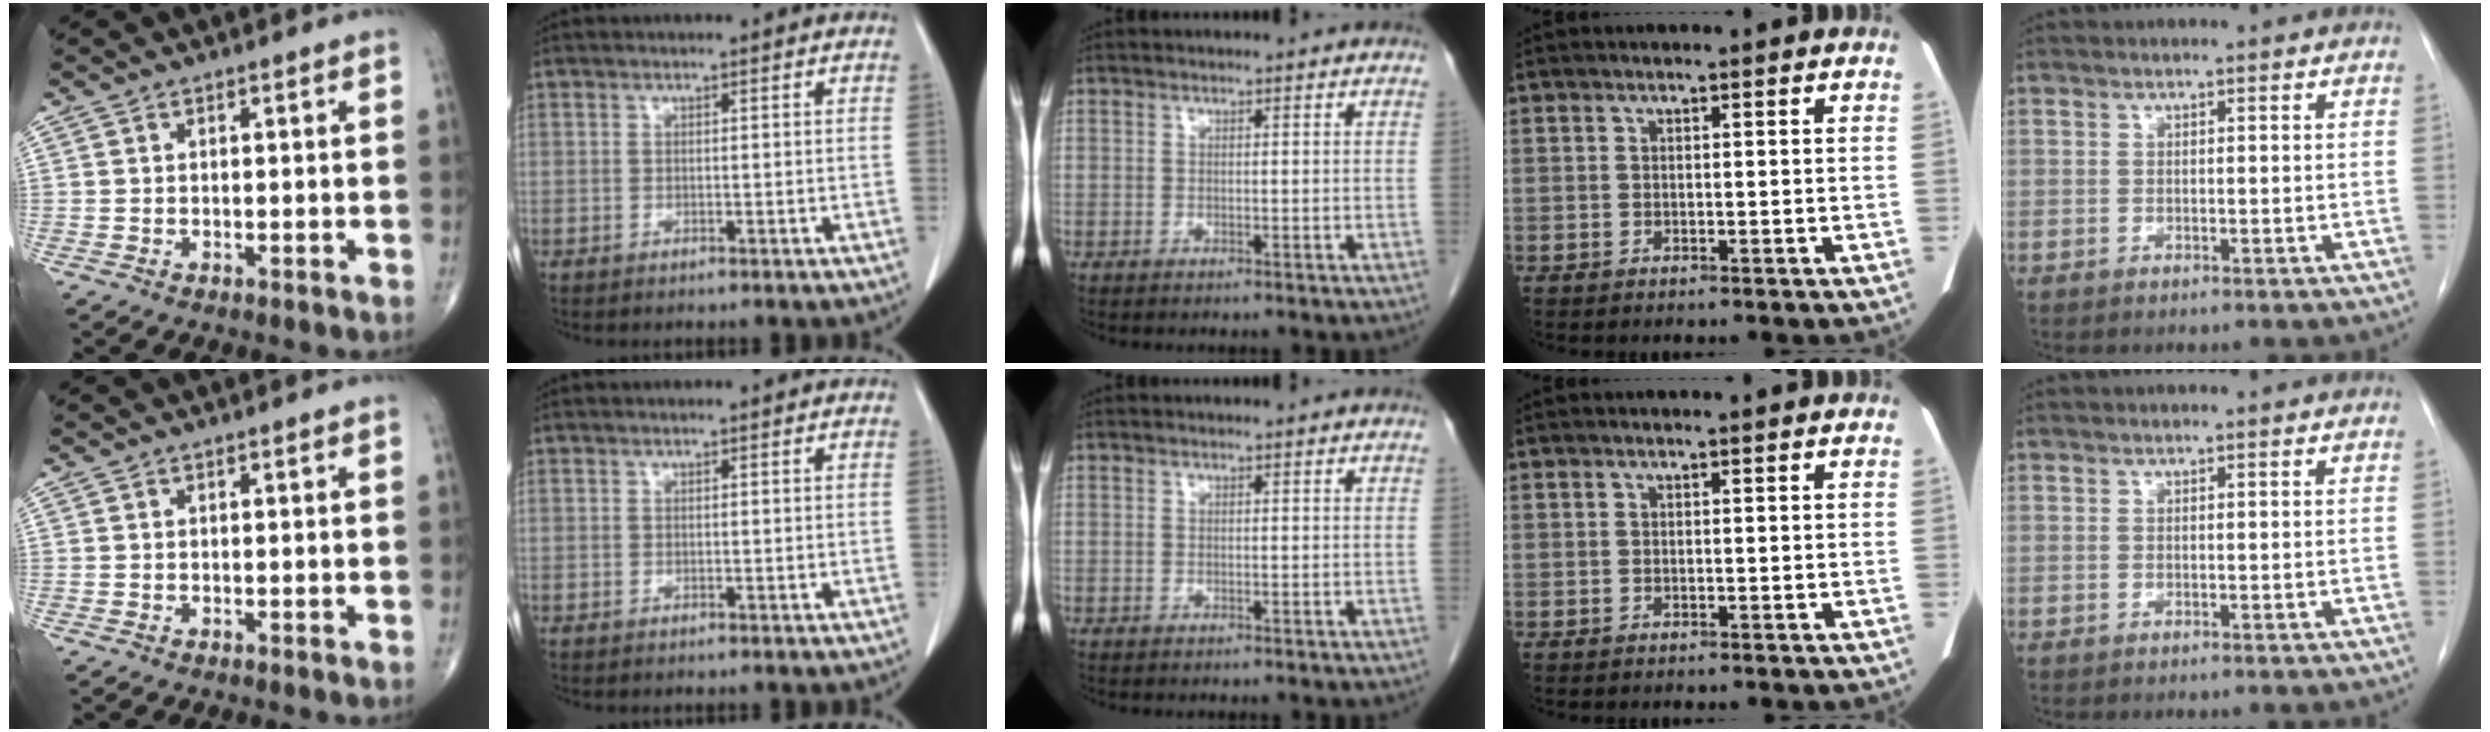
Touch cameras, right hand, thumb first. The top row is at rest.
{}